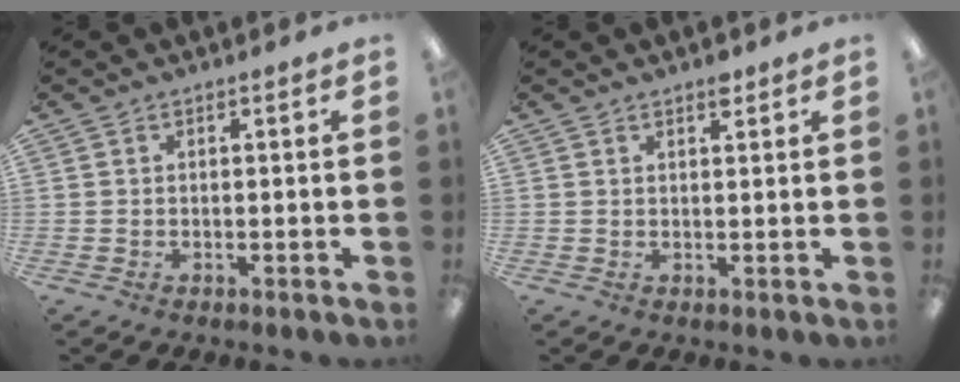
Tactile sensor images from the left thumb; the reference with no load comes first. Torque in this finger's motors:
{"motor_torque": [0.31, 0.09, 0.44, -0.14, 0.00]}